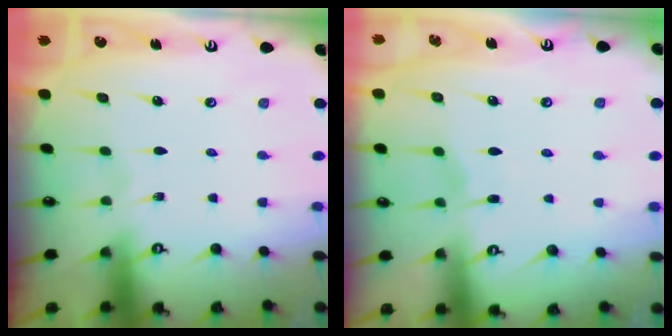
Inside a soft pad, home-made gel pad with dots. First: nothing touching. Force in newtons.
{"total": 3.0, "press": 3.0, "slide": 0.4}